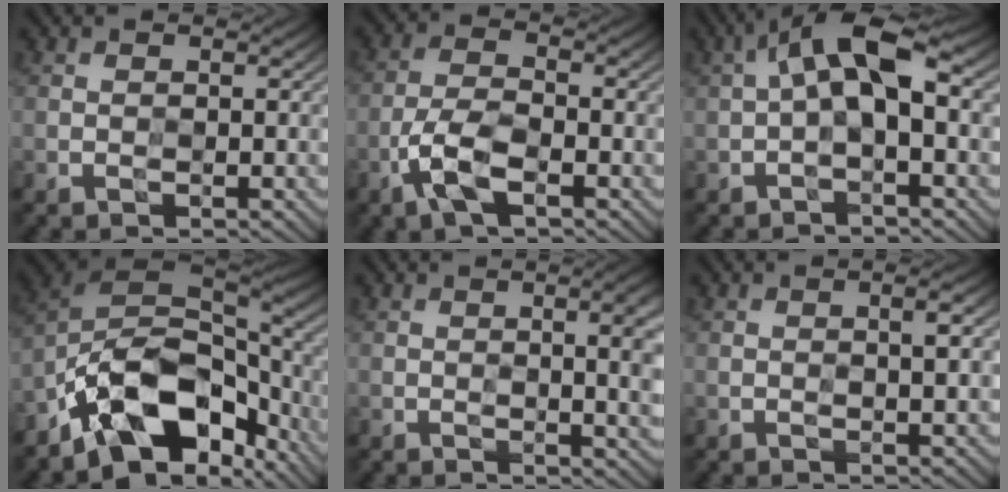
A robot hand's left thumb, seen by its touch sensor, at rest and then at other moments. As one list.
[{"total": 5.7, "force": [-2.7, 2.3, 4.4], "torque": [-0.102, 0.001, -0.066]}, {"total": 8.1, "force": [0.9, 2.9, 7.5], "torque": [-0.138, 0.032, 0.002]}, {"total": 14.9, "force": [-7.9, 7.9, 9.9], "torque": [-0.206, -0.011, -0.142]}, {"total": 8.2, "force": [0.8, 2.6, 7.8], "torque": [-0.083, 0.011, 0.007]}, {"total": 2.5, "force": [0.6, 0.2, 2.4], "torque": [-0.037, 0.004, 0.008]}]